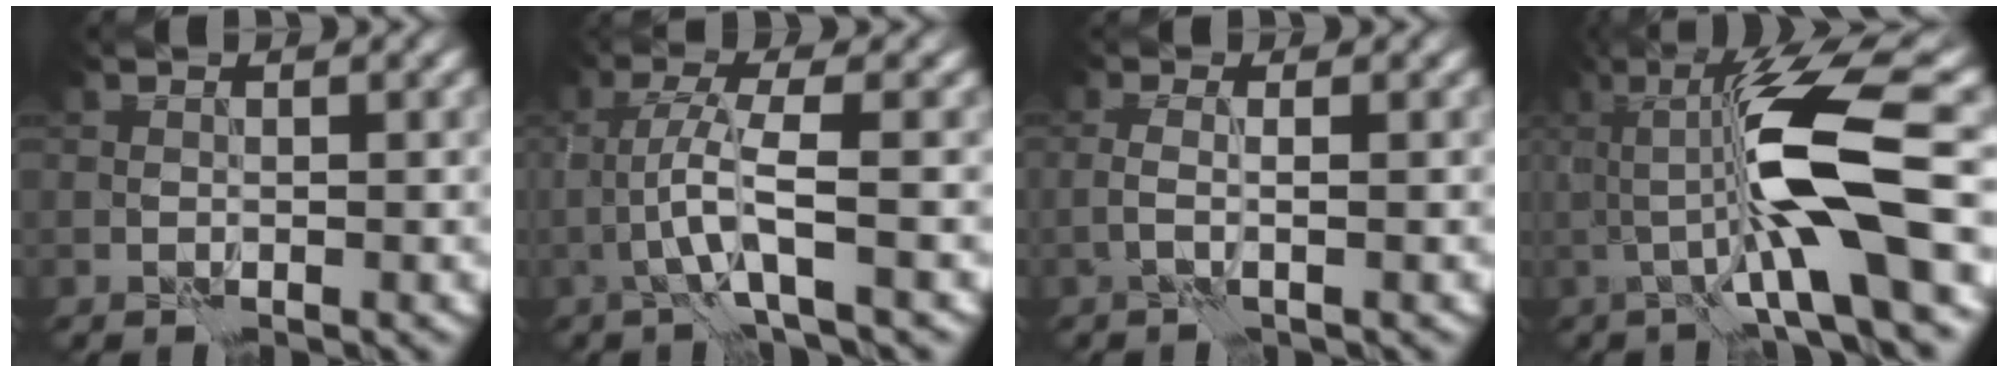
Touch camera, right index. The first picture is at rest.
{"total": 3.6, "force": [-0.9, 0.0, 3.5], "torque": [-0.072, 0.008, -0.020]}
{"total": 1.2, "force": [0.0, 0.0, 1.2], "torque": [-0.025, -0.005, -0.006]}
{"total": 9.7, "force": [-0.2, 1.0, 9.6], "torque": [-0.158, 0.008, 0.001]}